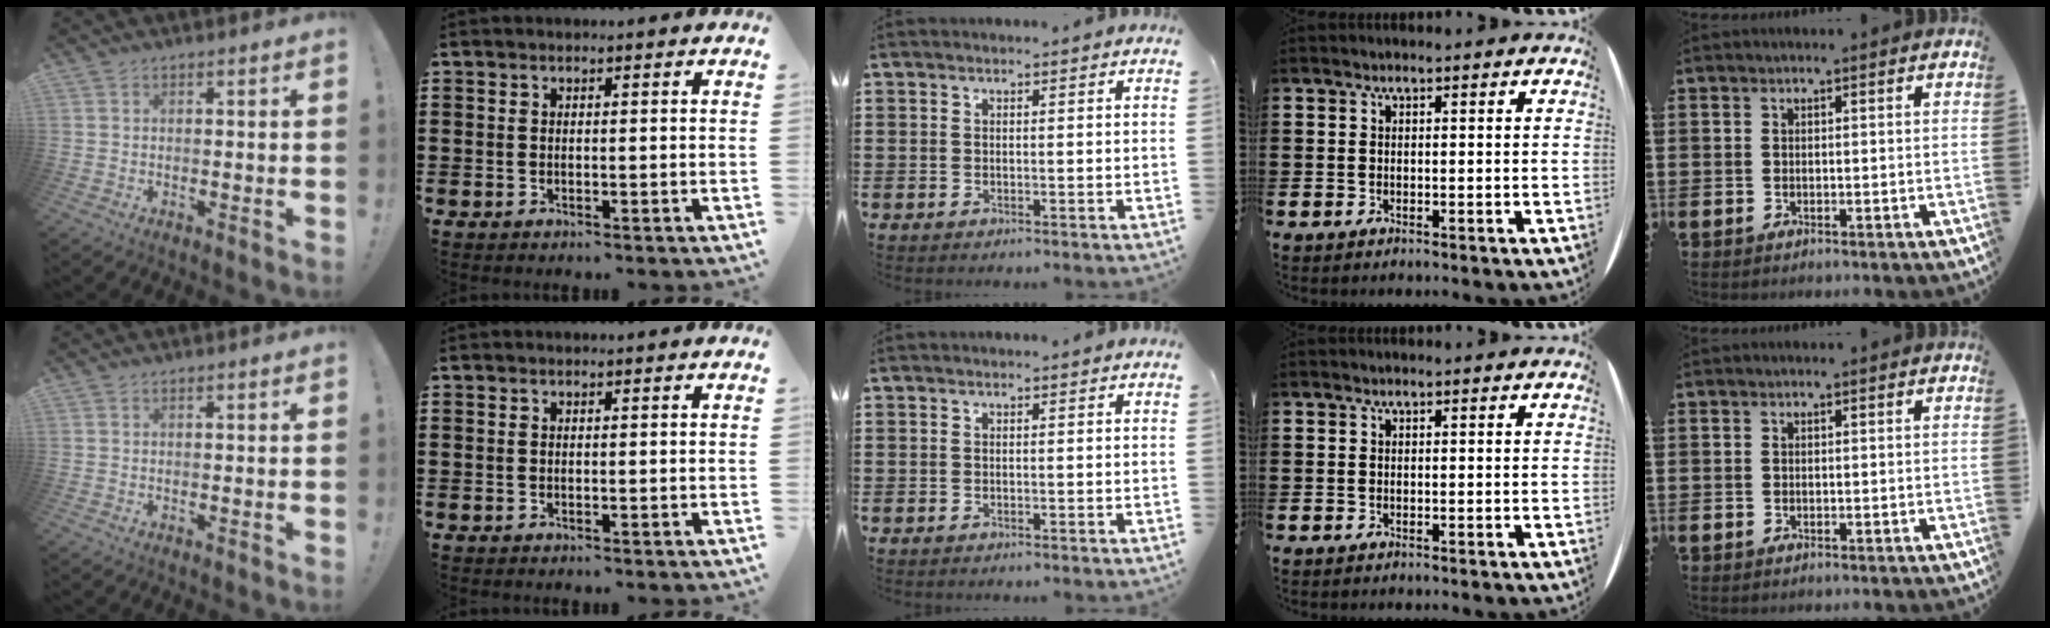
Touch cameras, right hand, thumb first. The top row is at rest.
{}